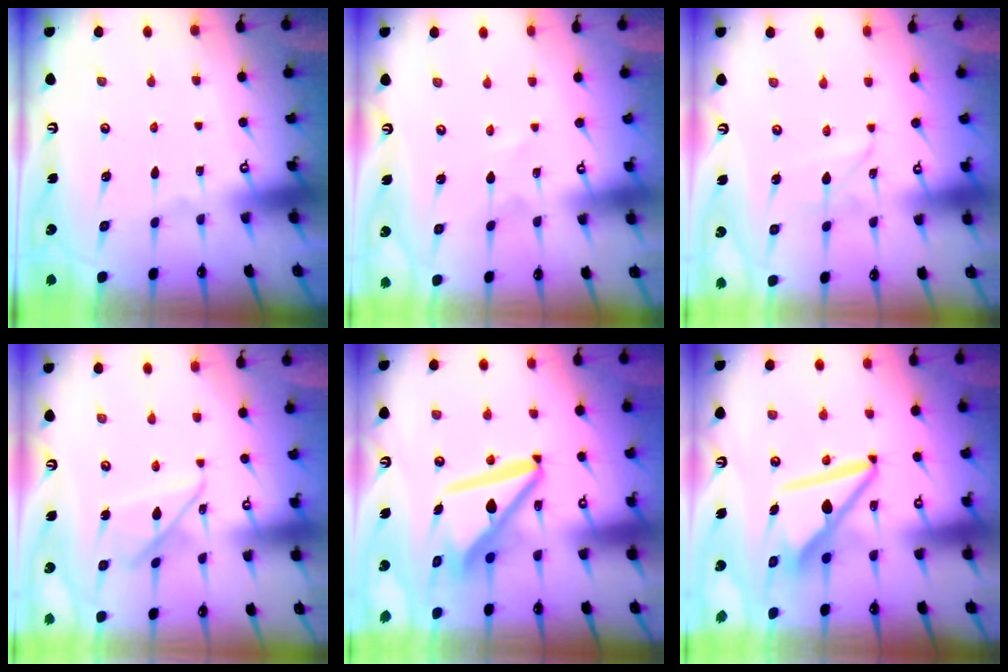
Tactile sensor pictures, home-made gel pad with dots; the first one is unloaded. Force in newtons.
{"total": 0.0}
{"total": 1.5, "press": 1.5, "slide": 0.2}
{"total": 11.4, "press": 11.3, "slide": 1.1}
{"total": 12.1, "press": 12.1, "slide": 1.4}
{"total": 10.7, "press": 10.7, "slide": 1.2}